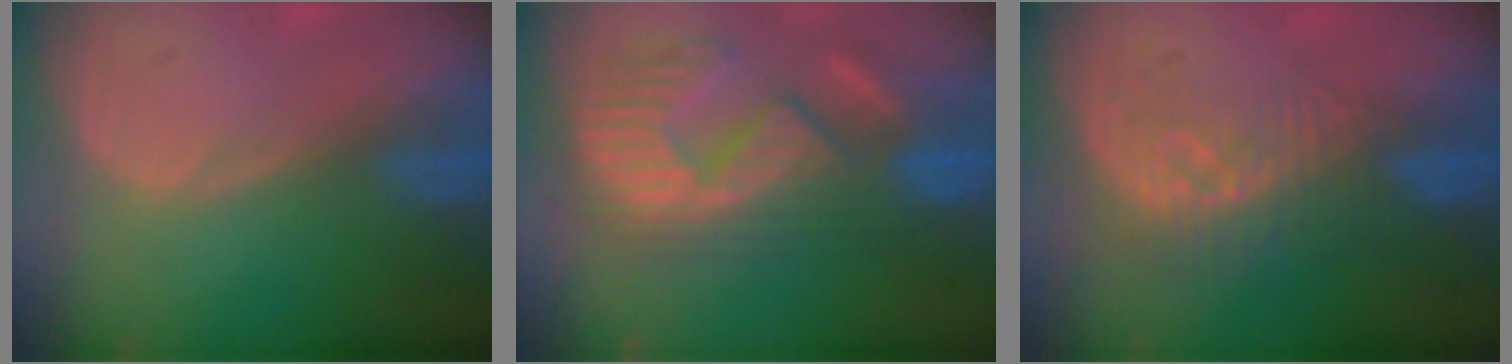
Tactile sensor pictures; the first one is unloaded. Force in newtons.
{"total": 11.3, "press": 10.9, "slide": 3.2}
{"total": 8.3, "press": 7.3, "slide": 3.9}